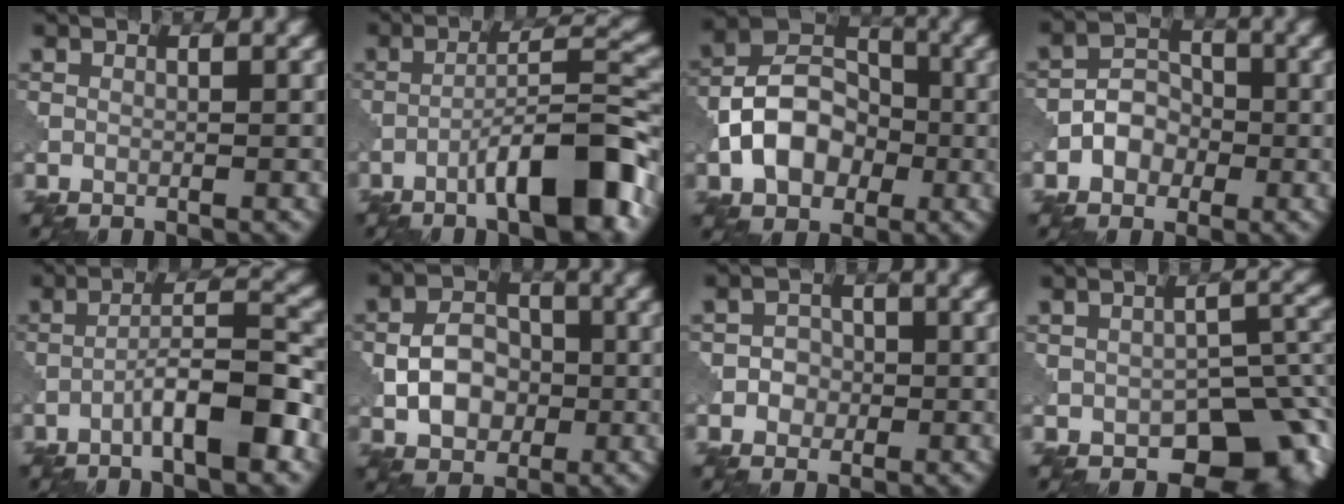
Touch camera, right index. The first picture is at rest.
{"total": 8.6, "force": [-4.9, 1.5, 7.0], "torque": [-0.105, 0.023, -0.081]}
{"total": 7.5, "force": [-2.0, 5.5, 4.7], "torque": [-0.077, 0.012, -0.048]}
{"total": 3.1, "force": [-1.2, 2.5, 1.4], "torque": [-0.017, 0.009, -0.024]}
{"total": 6.2, "force": [-3.0, 1.1, 5.3], "torque": [-0.084, 0.022, -0.054]}
{"total": 4.9, "force": [-1.0, 3.7, 3.1], "torque": [-0.048, 0.004, -0.018]}
{"total": 1.9, "force": [-0.5, 1.7, 0.5], "torque": [0.011, 0.001, -0.015]}
{"total": 9.7, "force": [-4.9, 5.7, 6.2], "torque": [-0.069, -0.025, -0.059]}